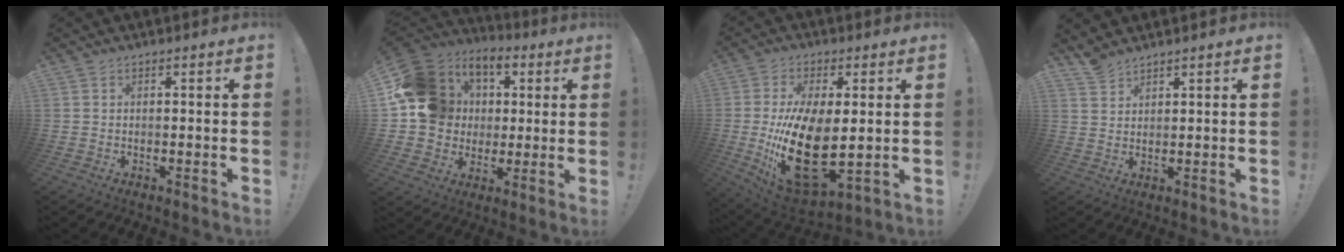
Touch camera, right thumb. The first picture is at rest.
{"total": 17.3, "force": [2.6, 15.8, 6.4], "torque": [-0.103, -0.008, 0.078]}
{"total": 22.7, "force": [-1.7, 11.7, 19.4], "torque": [-0.368, -0.026, -0.019]}
{"total": 3.8, "force": [3.5, 1.1, 1.1], "torque": [-0.020, -0.019, 0.068]}